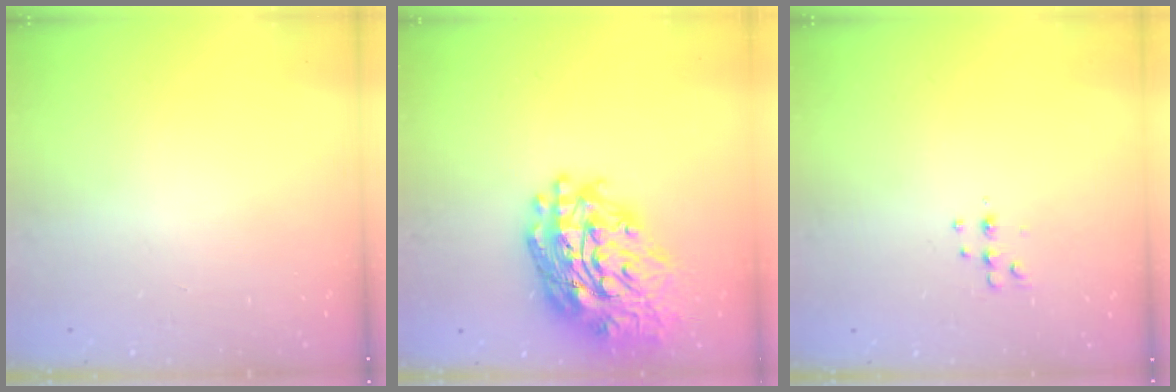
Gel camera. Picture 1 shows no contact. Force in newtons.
{"total": 24.3, "press": 24.2, "slide": 2.6}
{"total": 5.2, "press": 5.0, "slide": 1.1}